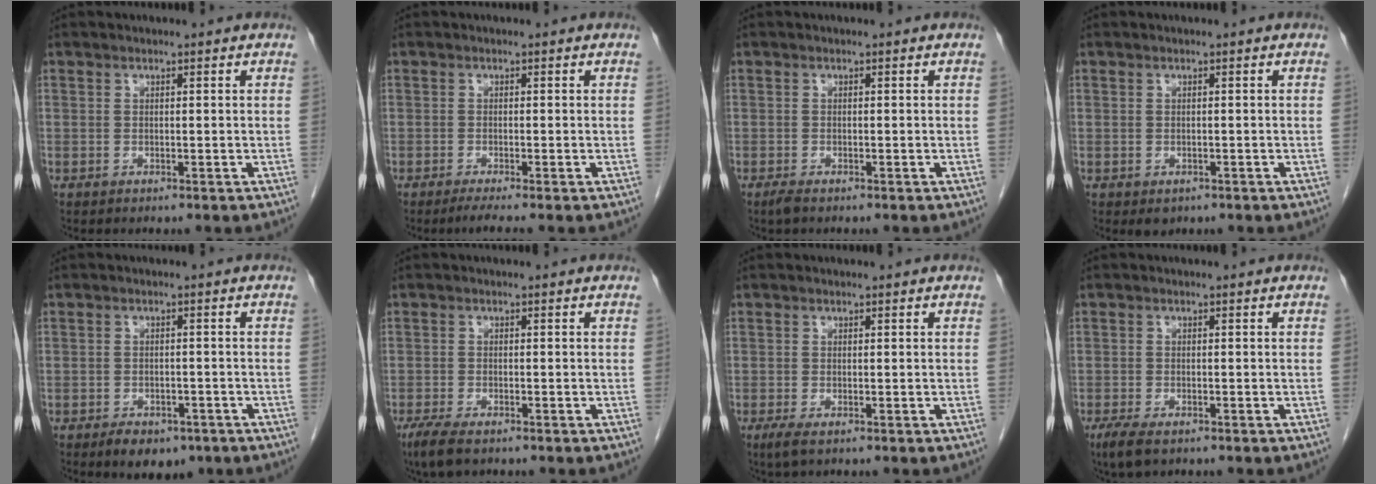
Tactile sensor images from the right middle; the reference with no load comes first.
{"total": 2.4, "force": [-1.8, -0.6, 1.4], "torque": [-0.032, -0.009, -0.035]}
{"total": 1.1, "force": [-0.8, 0.1, 0.7], "torque": [-0.022, -0.004, -0.016]}
{"total": 1.4, "force": [-0.8, 0.9, 0.7], "torque": [-0.011, -0.002, -0.001]}
{"total": 5.9, "force": [-4.0, 3.2, 2.9], "torque": [-0.041, -0.002, -0.052]}
{"total": 4.6, "force": [-3.2, 1.3, 3.0], "torque": [-0.065, -0.012, -0.051]}
{"total": 1.7, "force": [-0.9, 0.4, 1.4], "torque": [-0.032, -0.006, -0.016]}
{"total": 3.8, "force": [-2.5, 1.3, 2.6], "torque": [-0.059, -0.010, -0.038]}